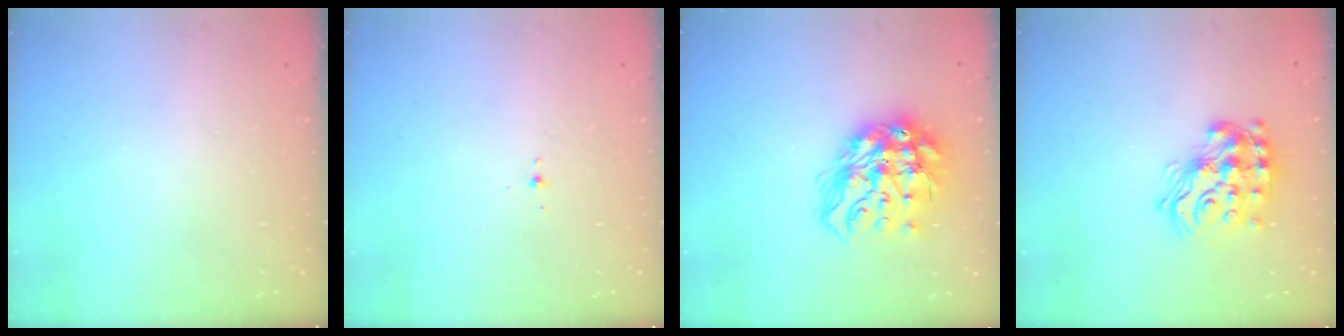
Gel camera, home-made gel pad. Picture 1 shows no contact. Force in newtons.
{"total": 1.9, "press": 1.8, "slide": 0.7}
{"total": 16.8, "press": 16.7, "slide": 1.9}
{"total": 17.0, "press": 17.0, "slide": 1.0}